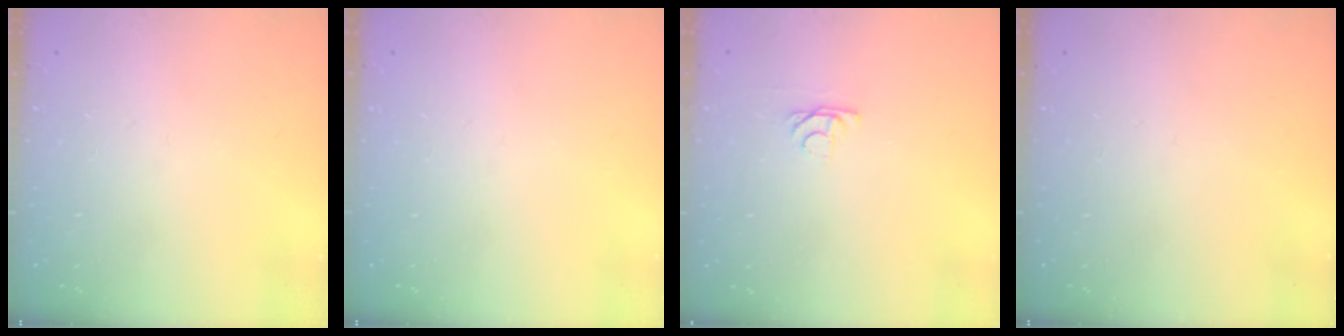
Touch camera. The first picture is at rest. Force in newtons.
{"total": 0.0}
{"total": 3.8, "press": 3.8, "slide": 0.4}
{"total": 0.0}